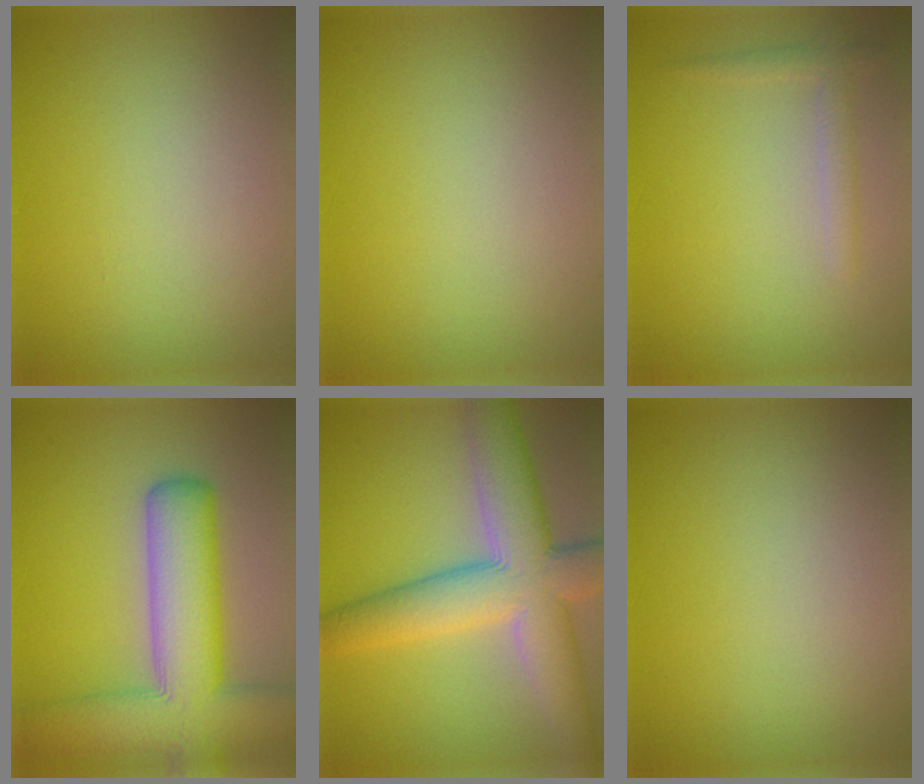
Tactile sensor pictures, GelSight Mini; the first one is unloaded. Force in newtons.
{"total": 0.0}
{"total": 1.7, "press": 1.6, "slide": 0.1}
{"total": 11.0, "press": 11.0, "slide": 0.6}
{"total": 10.0, "press": 10.0, "slide": 0.6}
{"total": 0.0}